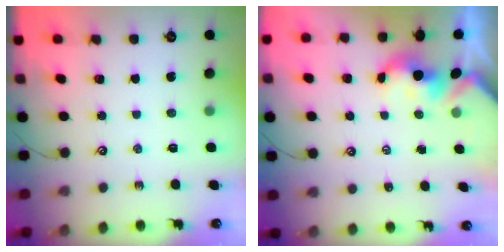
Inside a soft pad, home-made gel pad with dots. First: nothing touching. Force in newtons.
{"total": 1.8, "press": 1.8, "slide": 0.2}